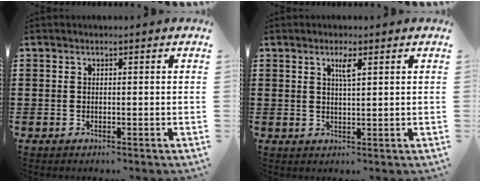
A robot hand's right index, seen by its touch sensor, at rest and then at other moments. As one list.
[{"total": 2.4, "force": [1.2, 0.3, 2.0], "torque": [-0.035, -0.002, 0.017]}]